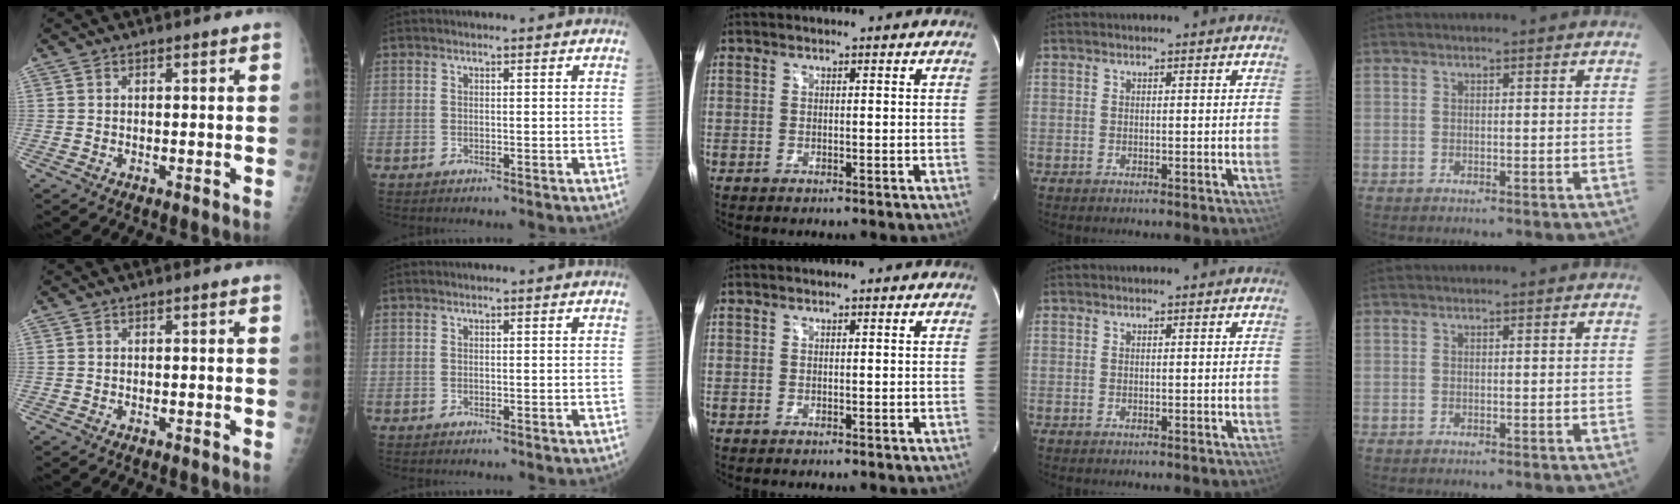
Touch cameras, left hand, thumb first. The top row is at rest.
{}